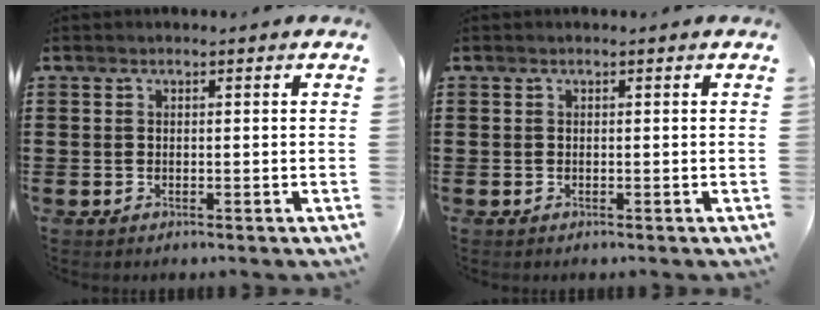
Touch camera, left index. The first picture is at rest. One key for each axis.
{"total": 0.0}